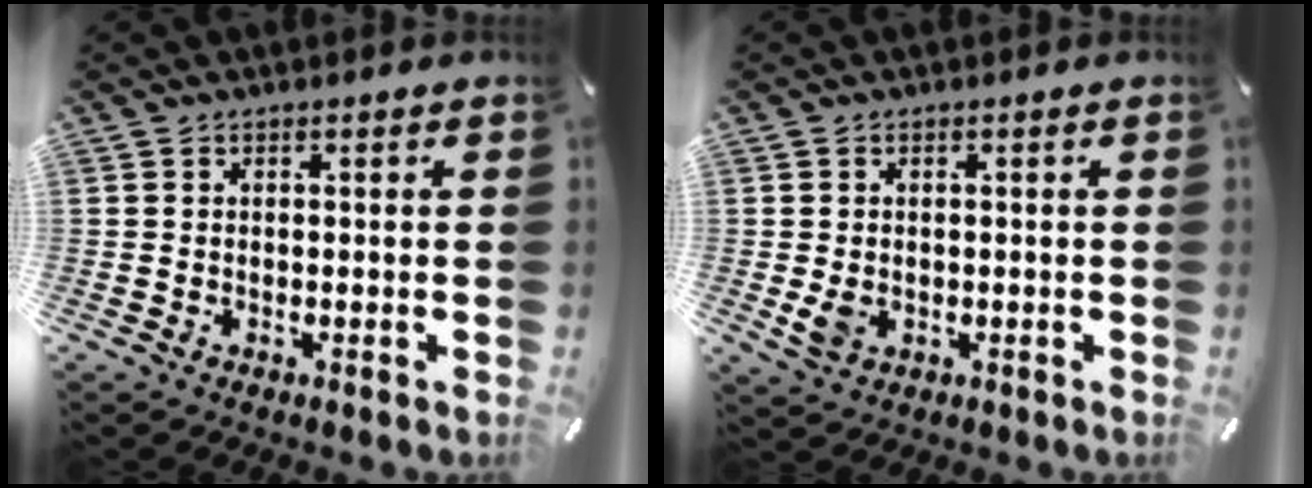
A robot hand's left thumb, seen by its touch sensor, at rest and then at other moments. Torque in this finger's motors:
{"motor_torque": [0.33, 0.61, 0.17, -0.13, 0.10]}